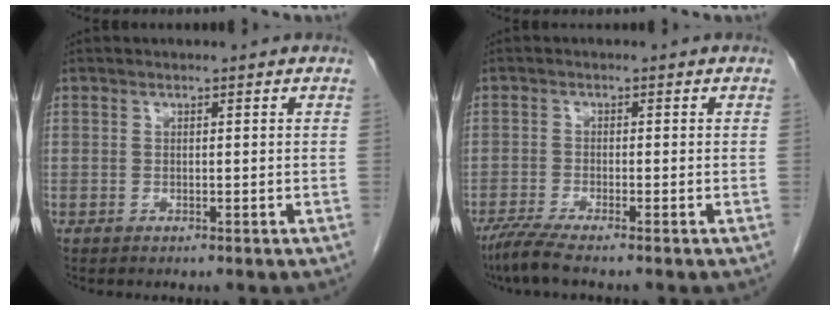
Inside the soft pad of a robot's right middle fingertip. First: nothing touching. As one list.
[{"total": 4.0, "force": [-3.2, -0.3, 2.4], "torque": [-0.052, -0.013, -0.064]}]